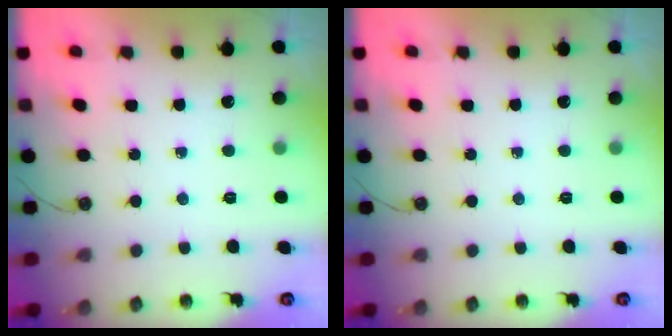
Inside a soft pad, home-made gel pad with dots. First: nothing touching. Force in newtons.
{"total": 0.0}